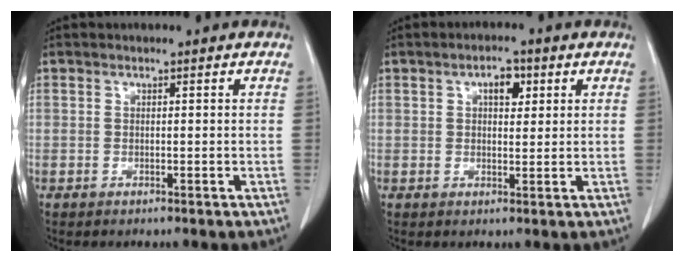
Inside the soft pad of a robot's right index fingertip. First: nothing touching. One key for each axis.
{"total": 3.5, "fx": 1.4, "fy": 1.7, "fz": 2.7, "tx": -0.042, "ty": 0.006, "tz": 0.019}